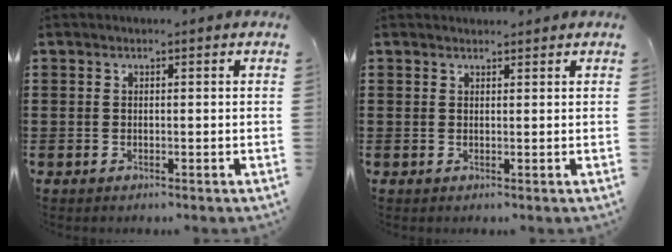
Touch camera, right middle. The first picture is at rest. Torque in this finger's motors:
{"motor_torque": [-0.01, -0.01, 0.00, 0.00]}